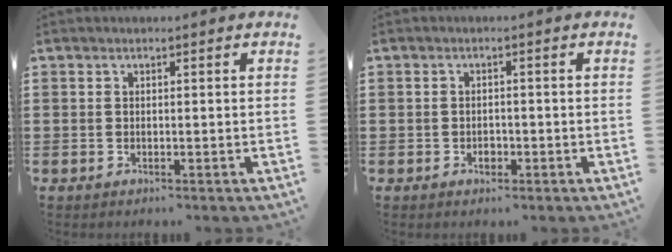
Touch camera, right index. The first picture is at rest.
{"total": 1.5, "force": [-0.6, 1.1, 0.8], "torque": [-0.017, 0.000, -0.012]}